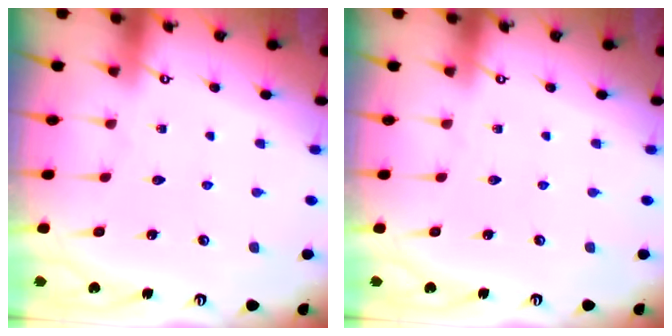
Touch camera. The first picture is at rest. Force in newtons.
{"total": 0.0}